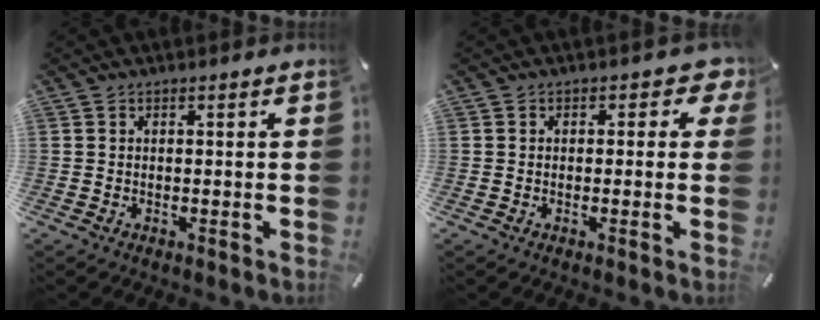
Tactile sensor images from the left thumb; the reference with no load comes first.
{"total": 3.4, "force": [0.6, 2.3, 2.4], "torque": [-0.024, 0.001, 0.004]}